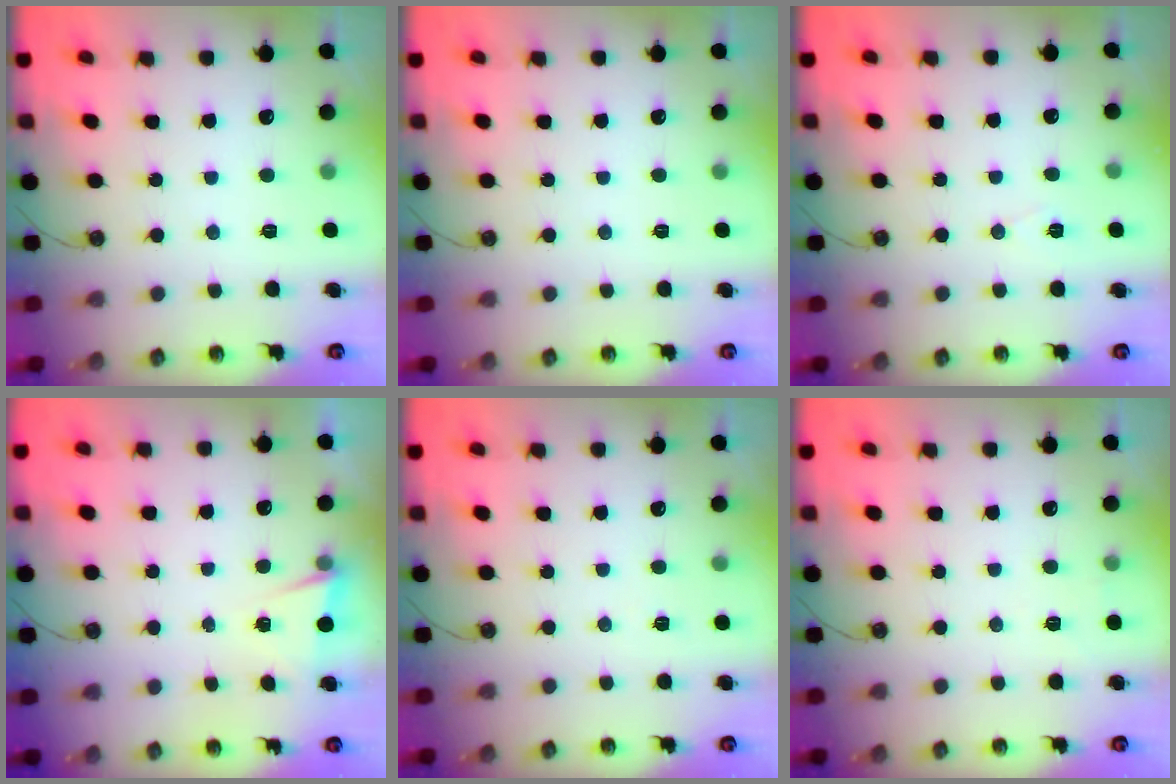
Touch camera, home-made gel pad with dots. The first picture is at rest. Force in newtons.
{"total": 0.0}
{"total": 5.7, "press": 3.5, "slide": 4.4}
{"total": 2.4, "press": 2.2, "slide": 1.1}
{"total": 4.8, "press": 2.5, "slide": 4.1}
{"total": 4.9, "press": 2.2, "slide": 4.4}